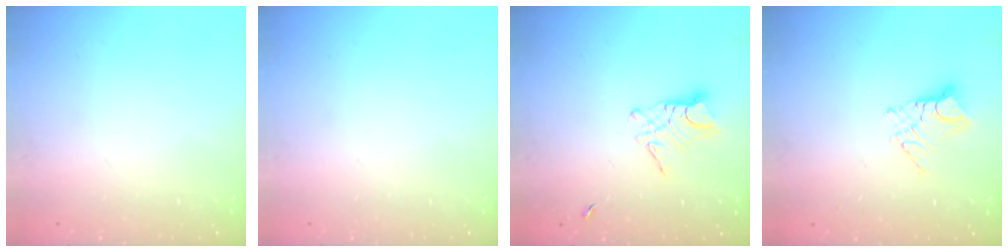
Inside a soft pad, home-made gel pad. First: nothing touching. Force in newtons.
{"total": 0.0}
{"total": 7.3, "press": 7.2, "slide": 0.6}
{"total": 9.0, "press": 9.0, "slide": 0.8}